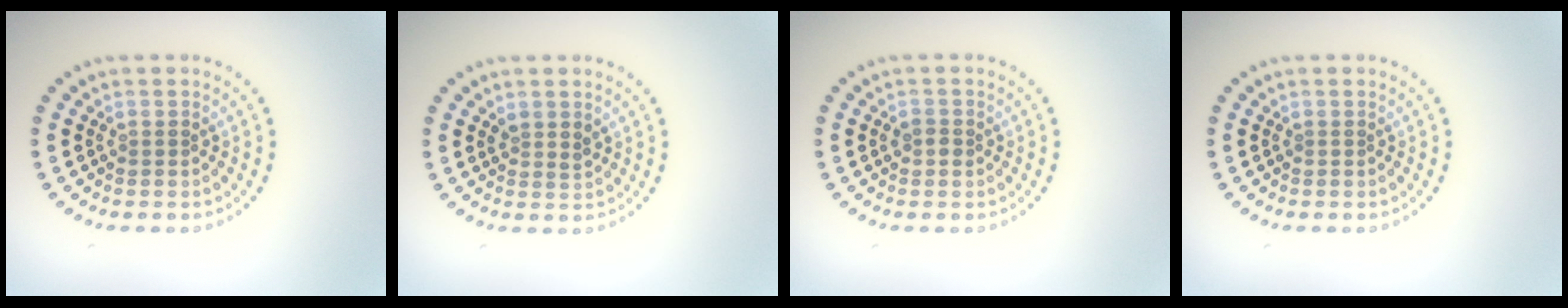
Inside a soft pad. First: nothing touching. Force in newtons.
{"total": 1.2, "press": 1.0, "slide": 0.6}
{"total": 0.9, "press": 0.9, "slide": 0.1}
{"total": 0.0}